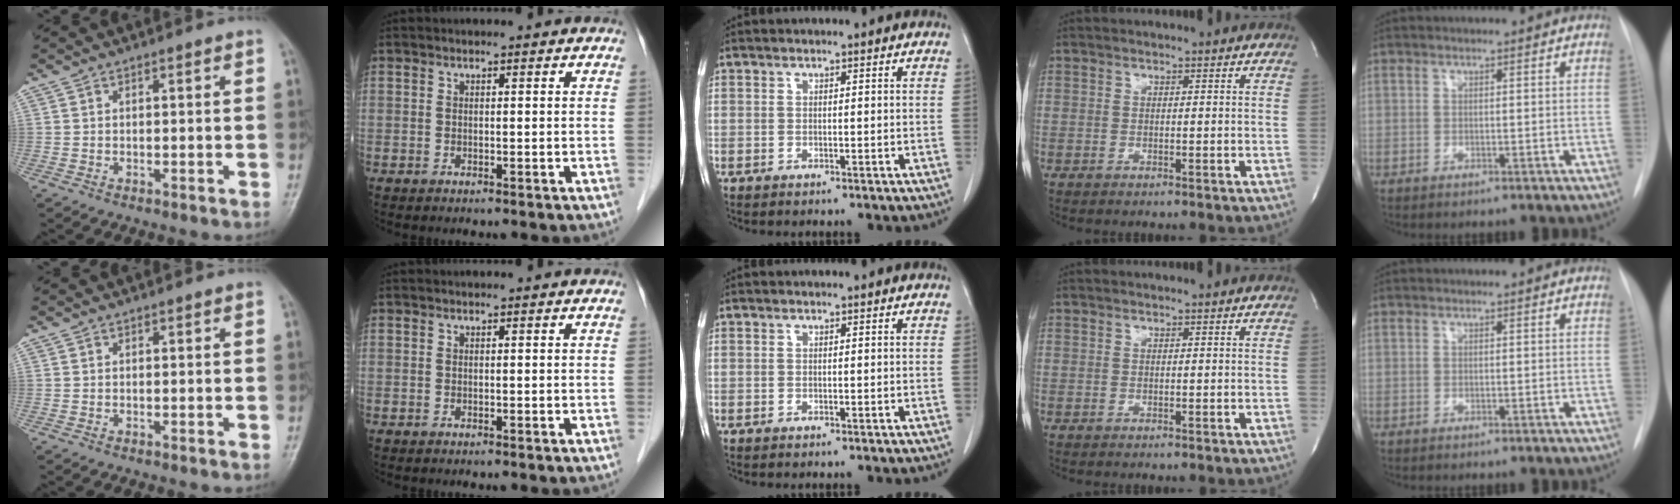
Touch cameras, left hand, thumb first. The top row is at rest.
{}